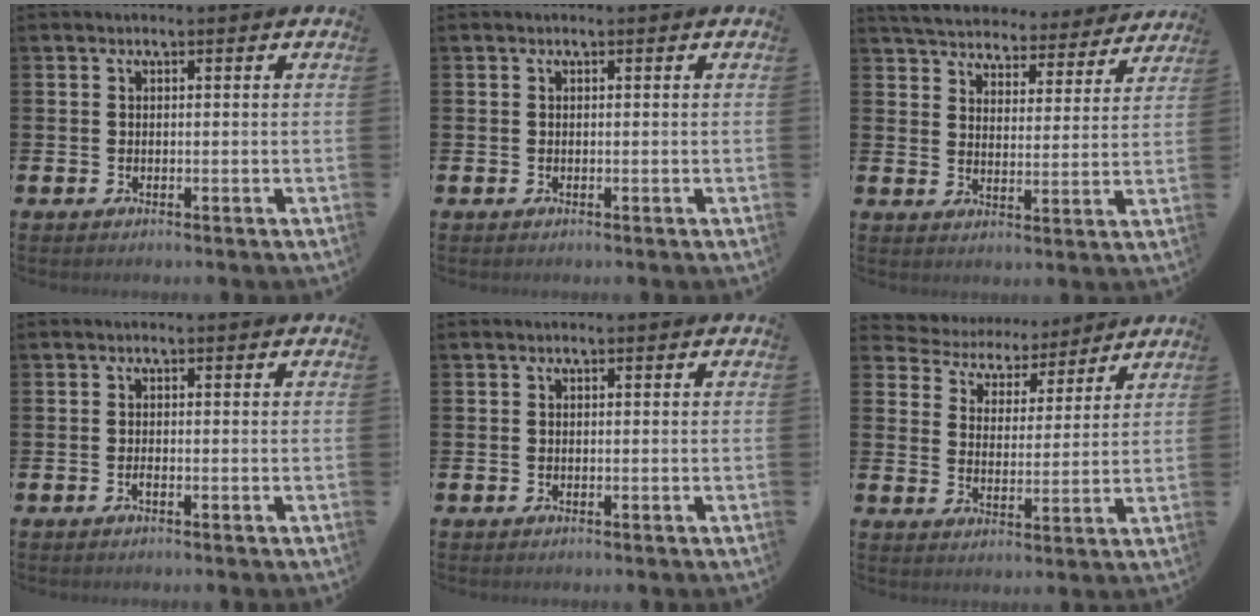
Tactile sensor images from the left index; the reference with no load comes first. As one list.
[{"total": 0.0}, {"total": 5.5, "force": [5.4, 1.0, 0.4], "torque": [-0.035, -0.042, 0.092]}, {"total": 0.5, "force": [-0.4, 0.1, 0.4], "torque": [-0.016, 0.000, -0.005]}, {"total": 0.0}, {"total": 5.3, "force": [4.8, 2.3, -0.1], "torque": [-0.029, -0.041, 0.079]}]